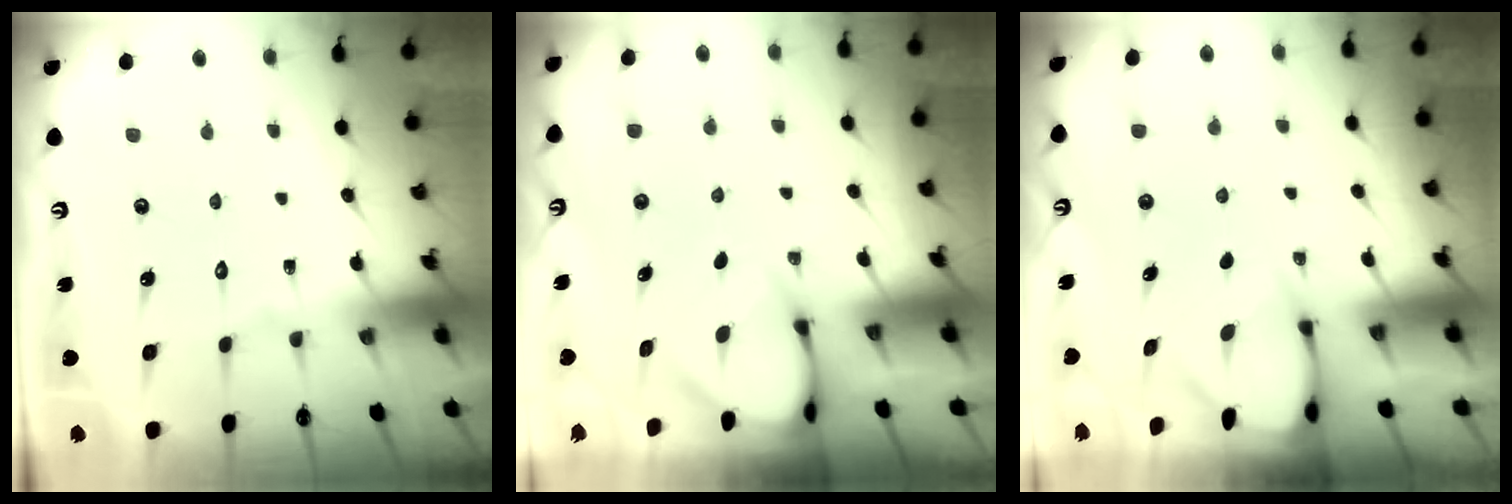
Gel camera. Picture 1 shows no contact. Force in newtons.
{"total": 3.5, "press": 3.5, "slide": 0.2}
{"total": 2.4, "press": 2.4, "slide": 0.3}